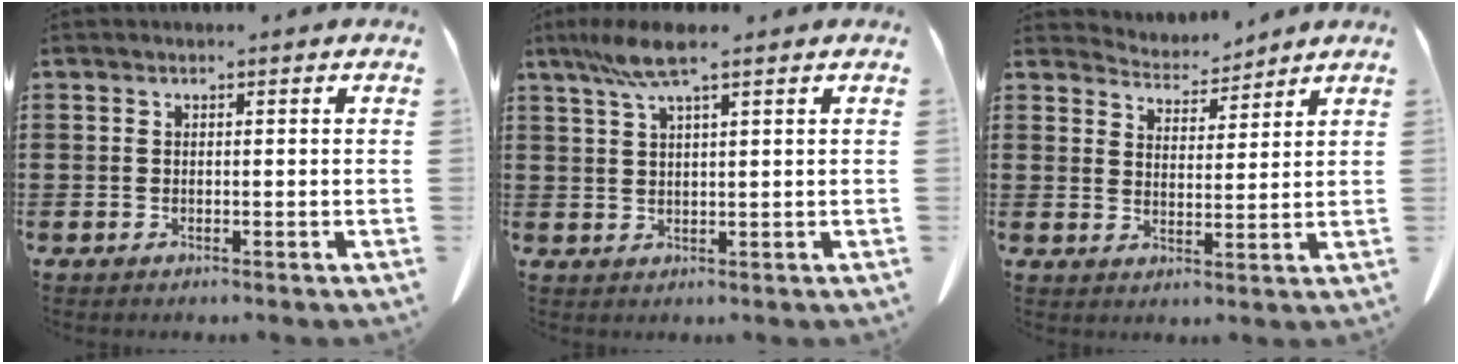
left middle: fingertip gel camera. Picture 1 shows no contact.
{"total": 6.2, "force": [3.8, 0.6, 4.8], "torque": [-0.102, -0.002, 0.069]}
{"total": 4.9, "force": [4.8, 0.6, 0.1], "torque": [-0.021, -0.025, 0.087]}